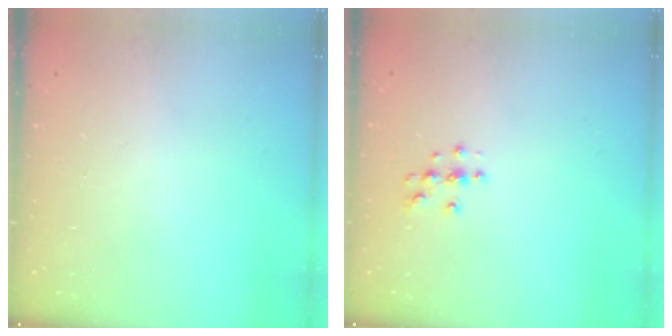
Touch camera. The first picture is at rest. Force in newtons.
{"total": 3.8, "press": 3.8, "slide": 0.4}